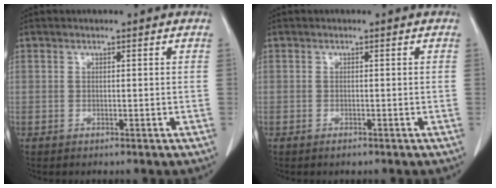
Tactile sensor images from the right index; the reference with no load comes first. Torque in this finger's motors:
{"motor_torque": [0.17, -0.12, -0.01, 0.02]}